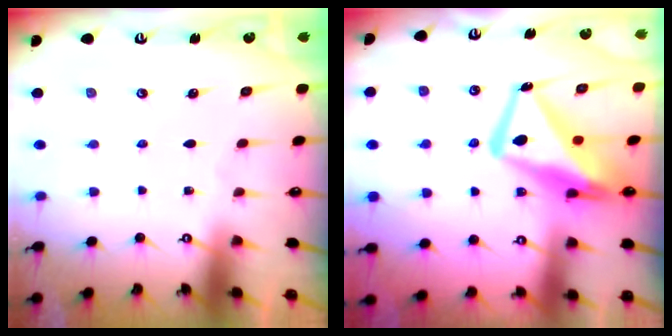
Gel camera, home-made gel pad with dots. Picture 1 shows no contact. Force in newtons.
{"total": 15.3, "press": 15.2, "slide": 1.7}